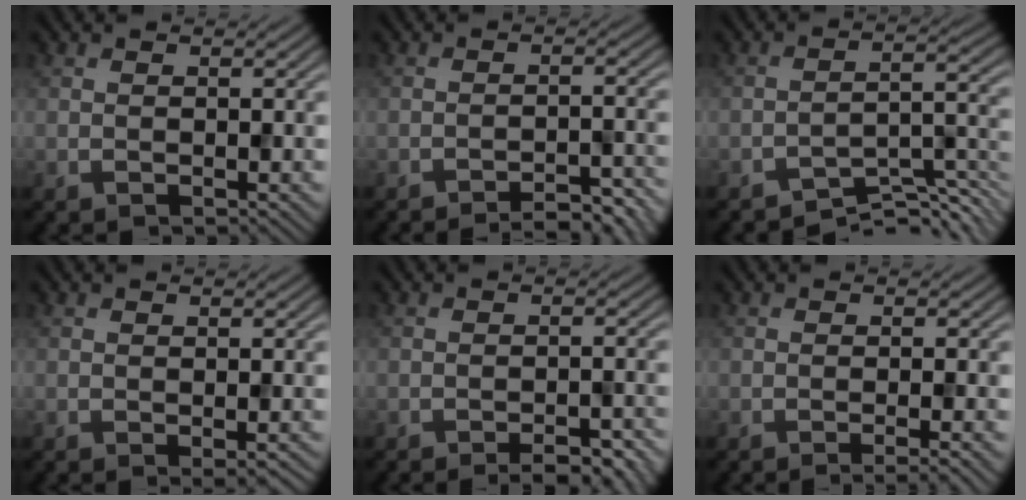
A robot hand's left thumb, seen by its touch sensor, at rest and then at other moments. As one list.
[{"total": 4.5, "force": [-3.9, 0.5, 2.2], "torque": [-0.037, 0.014, -0.055]}, {"total": 5.9, "force": [-5.1, 0.9, 2.8], "torque": [-0.042, 0.003, -0.083]}, {"total": 1.3, "force": [-0.5, 0.0, 1.2], "torque": [-0.023, -0.004, -0.008]}, {"total": 4.4, "force": [-3.3, 0.9, 2.8], "torque": [-0.048, 0.007, -0.040]}, {"total": 2.8, "force": [-1.2, 0.5, 2.4], "torque": [-0.030, 0.002, -0.026]}]